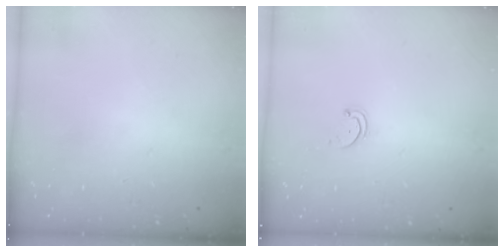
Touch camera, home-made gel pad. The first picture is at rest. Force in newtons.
{"total": 1.6, "press": 1.6, "slide": 0.4}